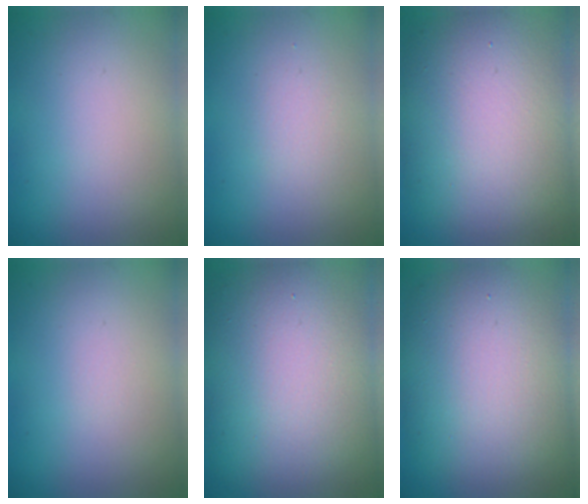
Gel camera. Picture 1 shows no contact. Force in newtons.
{"total": 1.3, "press": 1.3, "slide": 0.1}
{"total": 12.9, "press": 12.9, "slide": 0.5}
{"total": 0.0}
{"total": 15.2, "press": 15.2, "slide": 0.8}
{"total": 11.4, "press": 11.3, "slide": 1.1}